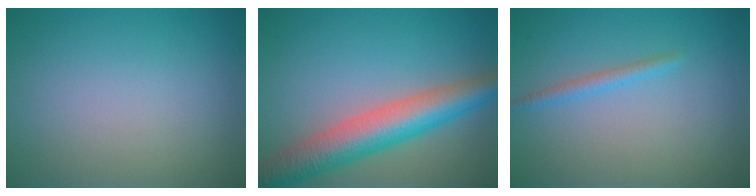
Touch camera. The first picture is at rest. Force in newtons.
{"total": 7.5, "press": 7.5, "slide": 0.2}
{"total": 1.3, "press": 1.3, "slide": 0.0}